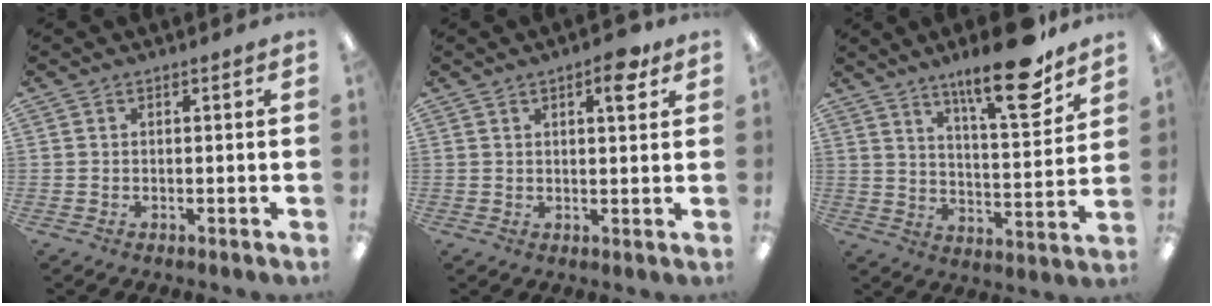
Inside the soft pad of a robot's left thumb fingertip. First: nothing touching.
{"total": 5.7, "force": [3.3, 2.0, 4.3], "torque": [-0.052, -0.011, 0.048]}
{"total": 17.4, "force": [12.6, 3.9, 11.4], "torque": [-0.179, -0.079, 0.200]}